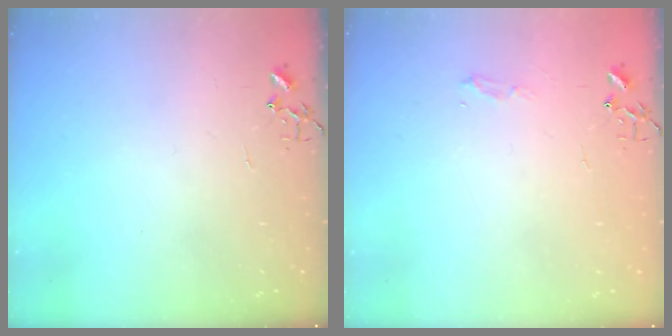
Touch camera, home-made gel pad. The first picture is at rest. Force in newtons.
{"total": 5.6, "press": 5.6, "slide": 0.7}